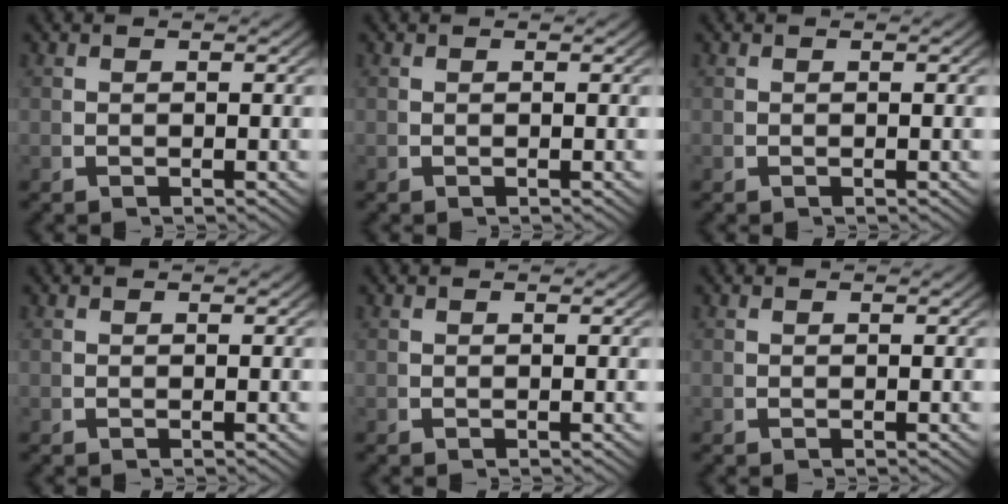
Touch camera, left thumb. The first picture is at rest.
{"total": 0.0}
{"total": 0.0}
{"total": 0.0}
{"total": 0.0}
{"total": 0.0}